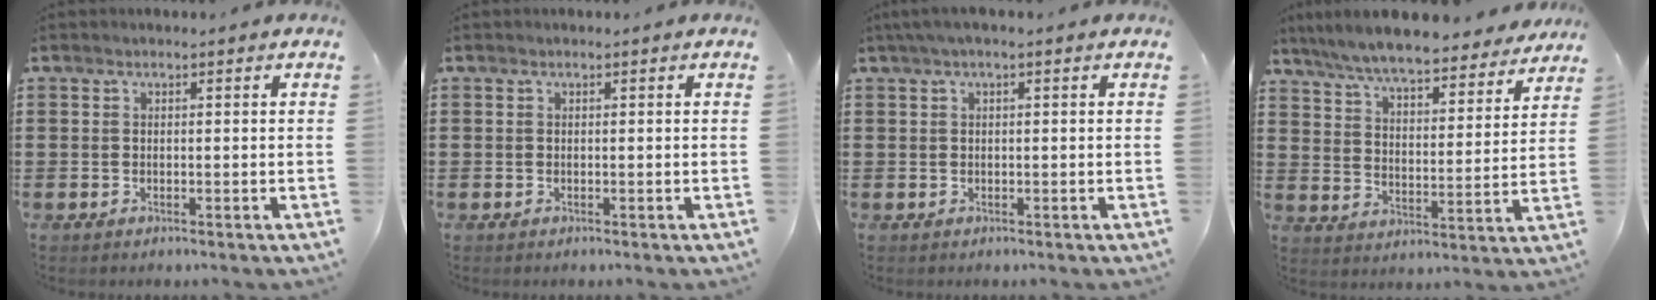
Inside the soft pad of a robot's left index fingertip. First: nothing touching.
{"total": 0.0}
{"total": 1.3, "force": [0.2, 0.1, 1.3], "torque": [-0.022, -0.002, 0.005]}
{"total": 7.8, "force": [7.3, 0.4, 2.7], "torque": [-0.085, -0.043, 0.128]}